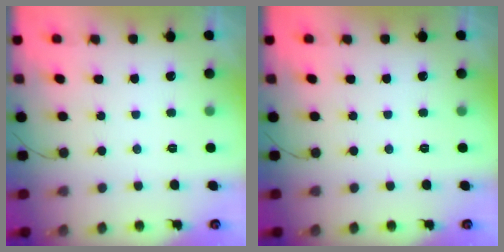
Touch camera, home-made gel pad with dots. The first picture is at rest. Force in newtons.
{"total": 0.0}